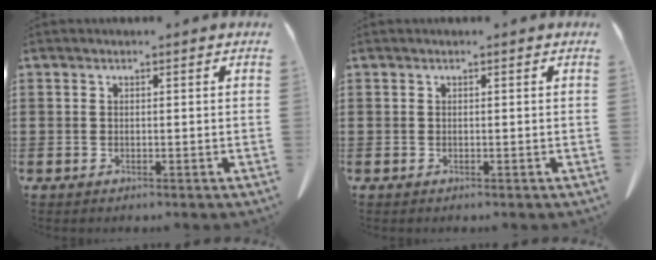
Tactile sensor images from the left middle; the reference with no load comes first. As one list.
[{"total": 0.0}]